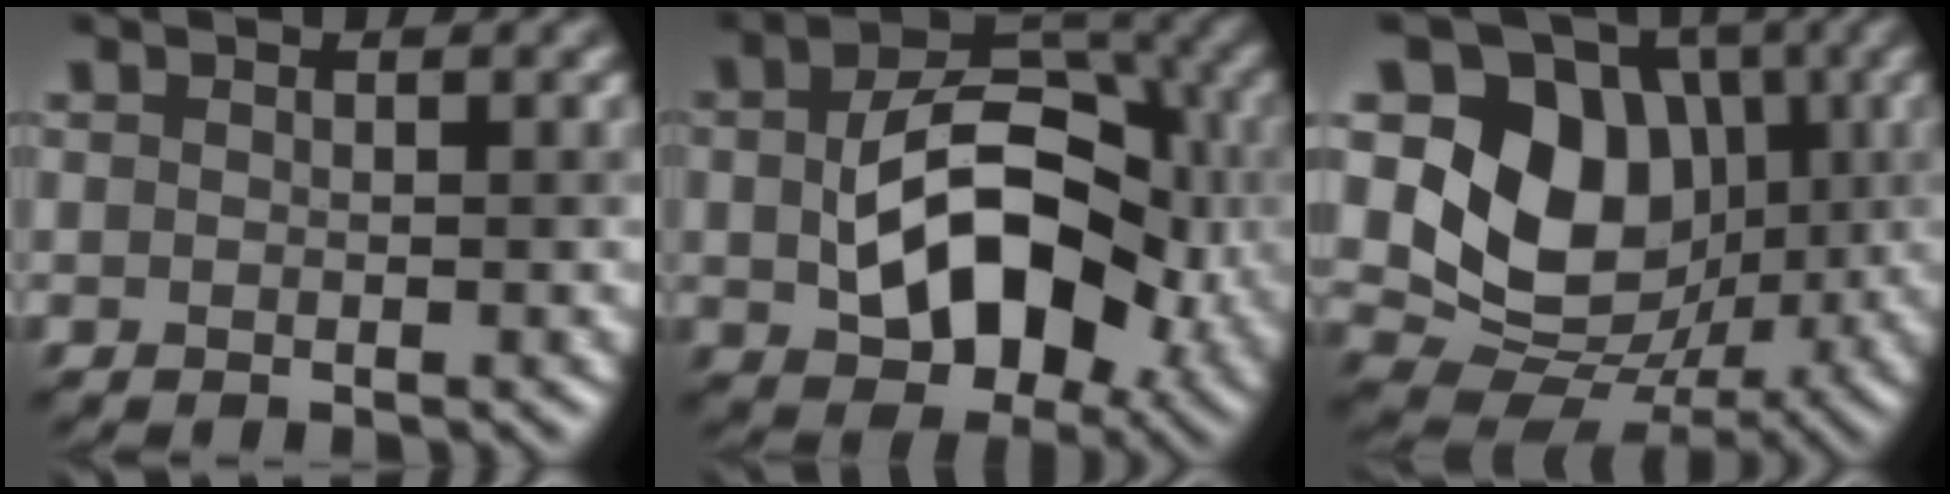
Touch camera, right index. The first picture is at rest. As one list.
[{"total": 11.4, "force": [-0.4, 7.4, 8.6], "torque": [-0.145, -0.001, 0.002]}, {"total": 9.7, "force": [1.6, 7.9, 5.3], "torque": [-0.090, -0.019, 0.022]}]